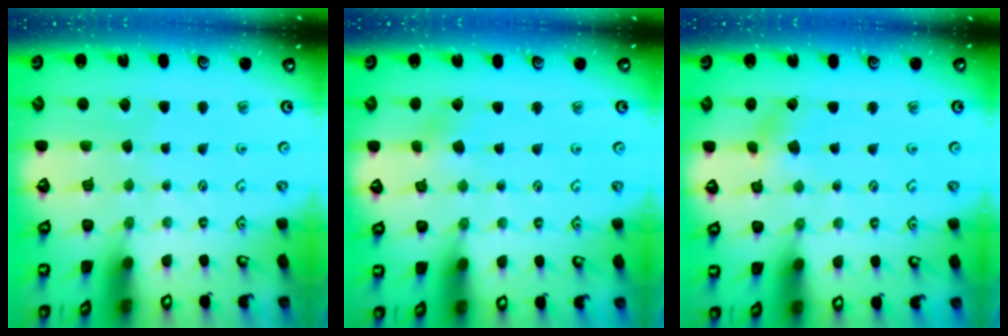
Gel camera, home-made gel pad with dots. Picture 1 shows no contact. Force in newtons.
{"total": 2.4, "press": 2.3, "slide": 0.4}
{"total": 2.7, "press": 2.6, "slide": 0.6}